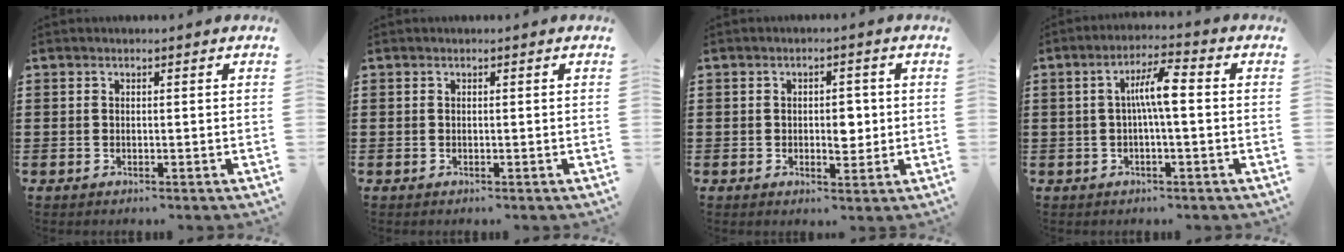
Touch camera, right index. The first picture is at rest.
{"total": 0.0}
{"total": 3.8, "force": [-0.1, 2.1, 3.1], "torque": [-0.046, -0.001, -0.007]}
{"total": 5.8, "force": [-0.1, 1.0, 5.7], "torque": [-0.107, 0.010, -0.006]}